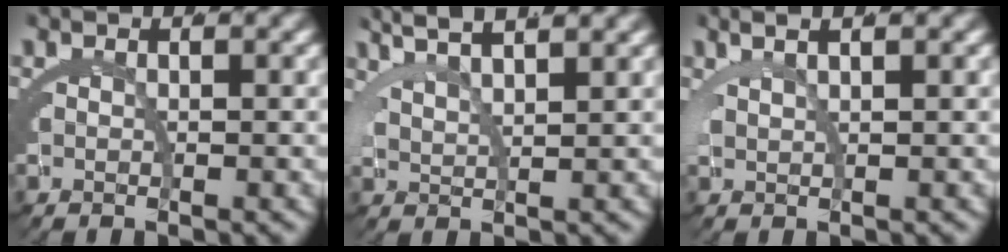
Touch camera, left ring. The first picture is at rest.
{"total": 4.9, "force": [4.5, -0.1, 2.0], "torque": [-0.034, 0.017, 0.074]}
{"total": 2.4, "force": [2.0, -0.3, 1.3], "torque": [-0.016, 0.016, 0.033]}